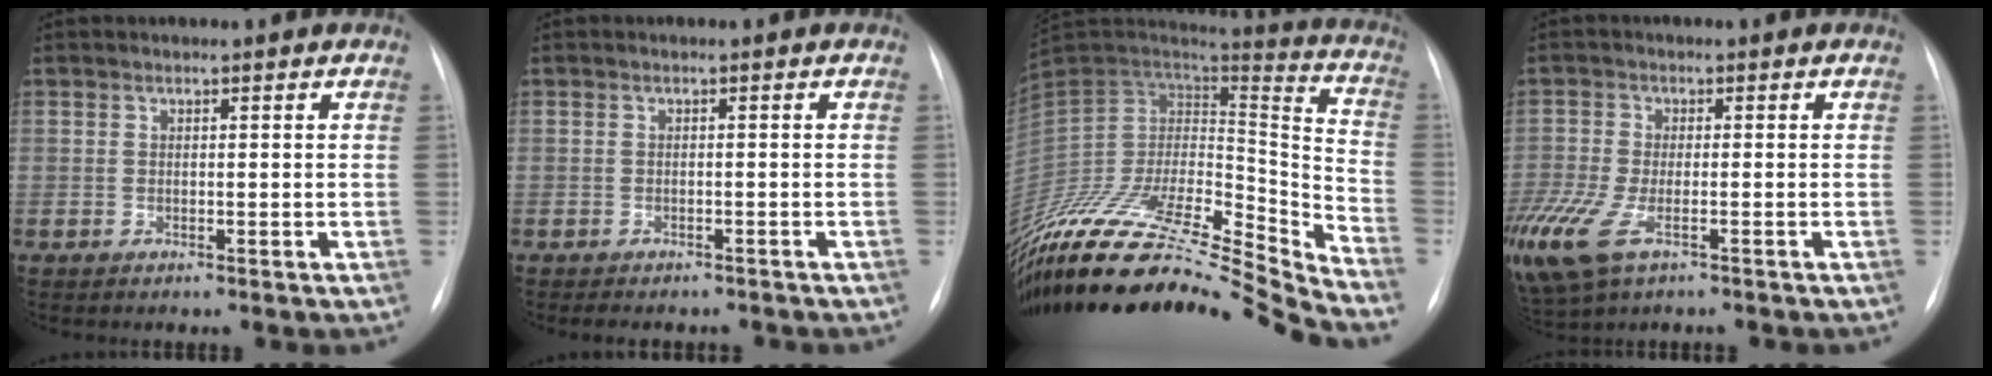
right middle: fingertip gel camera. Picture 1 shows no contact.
{"total": 5.8, "force": [-5.0, 2.1, 1.9], "torque": [-0.019, 0.005, -0.056]}
{"total": 33.2, "force": [-30.3, 1.7, 13.5], "torque": [-0.219, -0.027, -0.482]}
{"total": 14.9, "force": [-8.3, 6.7, 10.4], "torque": [-0.280, -0.034, -0.141]}